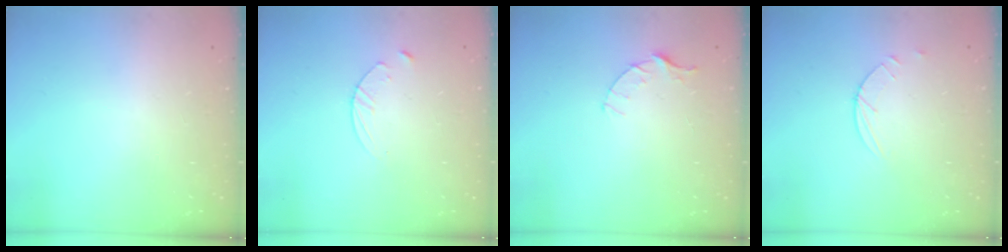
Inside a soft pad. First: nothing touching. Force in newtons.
{"total": 3.1, "press": 3.1, "slide": 0.3}
{"total": 3.4, "press": 3.4, "slide": 0.4}
{"total": 2.5, "press": 2.4, "slide": 0.3}